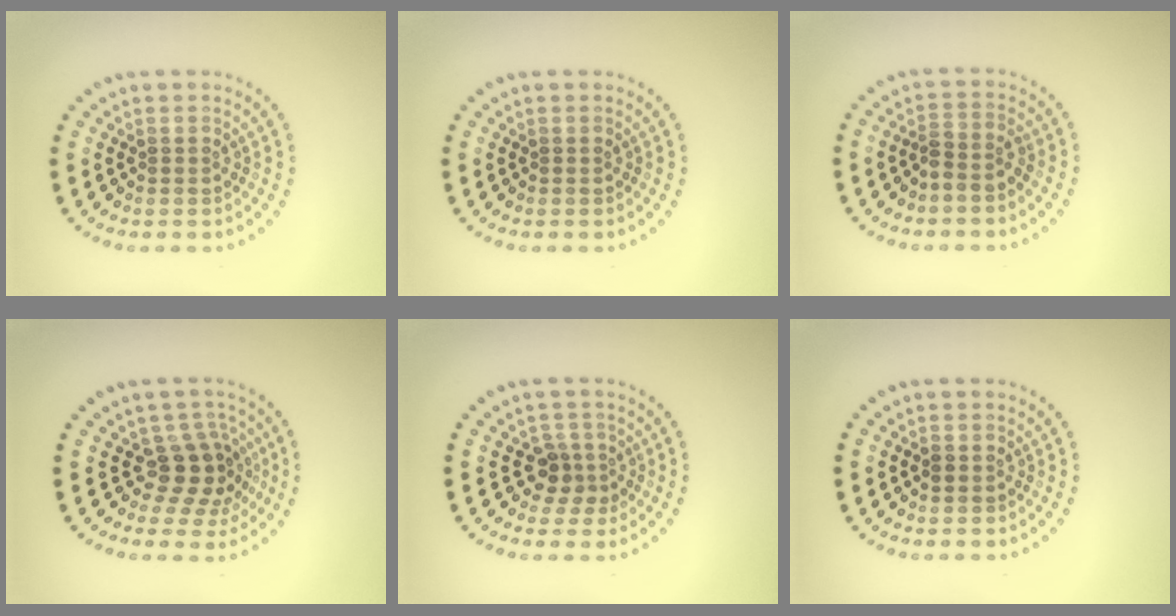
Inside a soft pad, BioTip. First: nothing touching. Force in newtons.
{"total": 0.0}
{"total": 1.8, "press": 1.4, "slide": 1.1}
{"total": 3.7, "press": 2.8, "slide": 2.4}
{"total": 2.3, "press": 1.8, "slide": 1.5}
{"total": 0.8, "press": 0.8, "slide": 0.1}